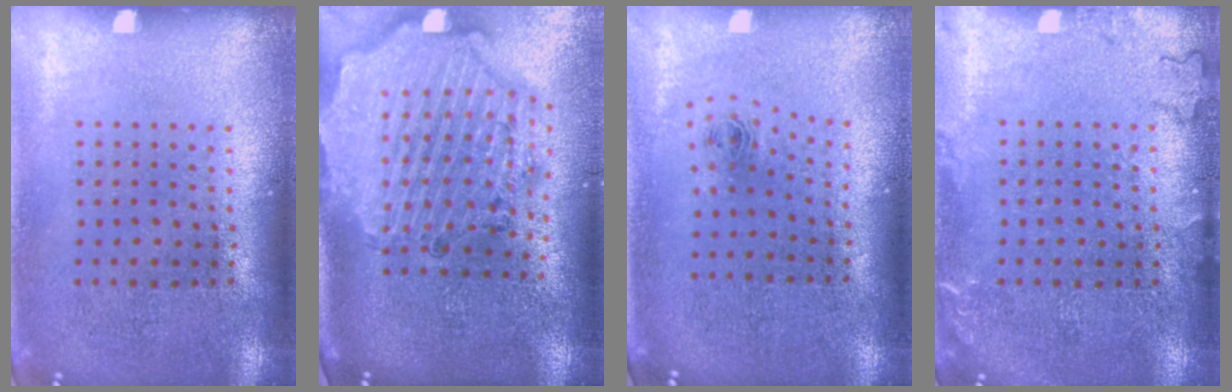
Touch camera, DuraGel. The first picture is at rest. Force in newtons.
{"total": 2.9, "press": 2.6, "slide": 1.2}
{"total": 0.9, "press": 0.4, "slide": 0.8}
{"total": 1.6, "press": 1.6, "slide": 0.3}